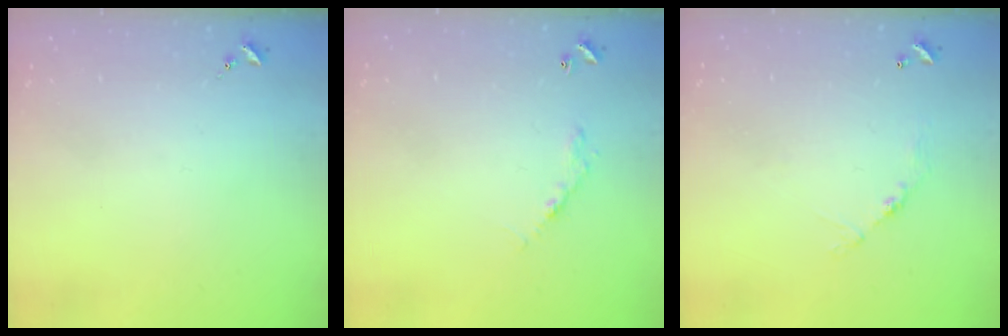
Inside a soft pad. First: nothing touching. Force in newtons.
{"total": 5.1, "press": 5.1, "slide": 0.4}
{"total": 6.7, "press": 6.7, "slide": 0.5}